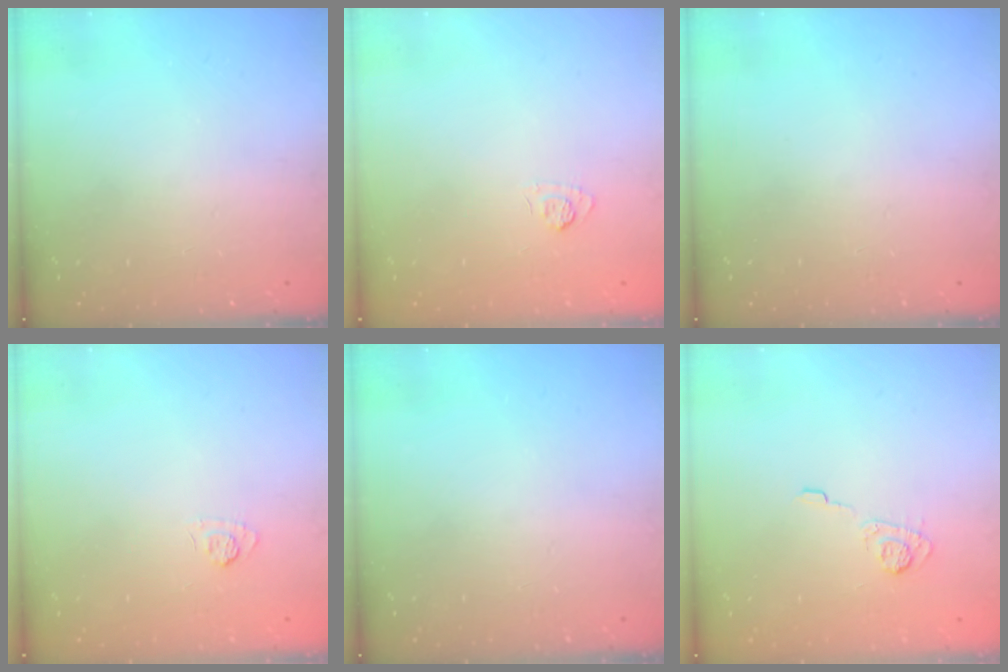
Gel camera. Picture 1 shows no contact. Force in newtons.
{"total": 2.2, "press": 1.8, "slide": 1.3}
{"total": 0.0}
{"total": 2.2, "press": 1.8, "slide": 1.3}
{"total": 0.0}
{"total": 5.0, "press": 4.8, "slide": 1.4}